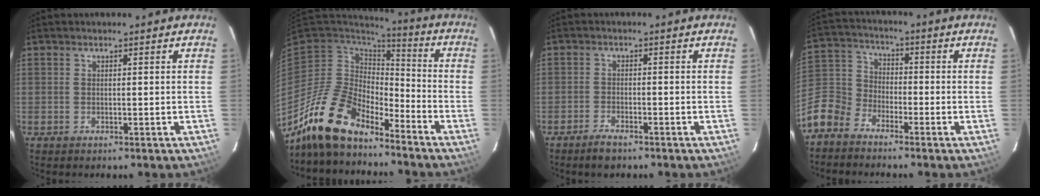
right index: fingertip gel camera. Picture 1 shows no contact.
{"total": 15.4, "force": [-12.7, 5.4, 6.8], "torque": [-0.138, -0.010, -0.238]}
{"total": 3.3, "force": [-2.6, 1.0, 1.6], "torque": [-0.048, -0.003, -0.053]}
{"total": 10.3, "force": [-7.0, 6.6, 3.5], "torque": [-0.094, 0.024, -0.154]}